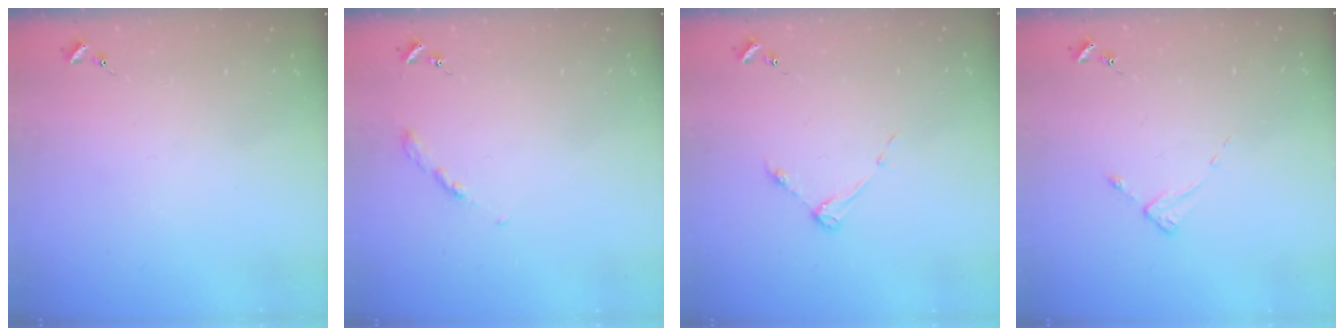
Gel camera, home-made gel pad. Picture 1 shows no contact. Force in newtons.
{"total": 2.7, "press": 2.6, "slide": 0.3}
{"total": 4.3, "press": 4.3, "slide": 0.6}
{"total": 2.6, "press": 2.6, "slide": 0.2}